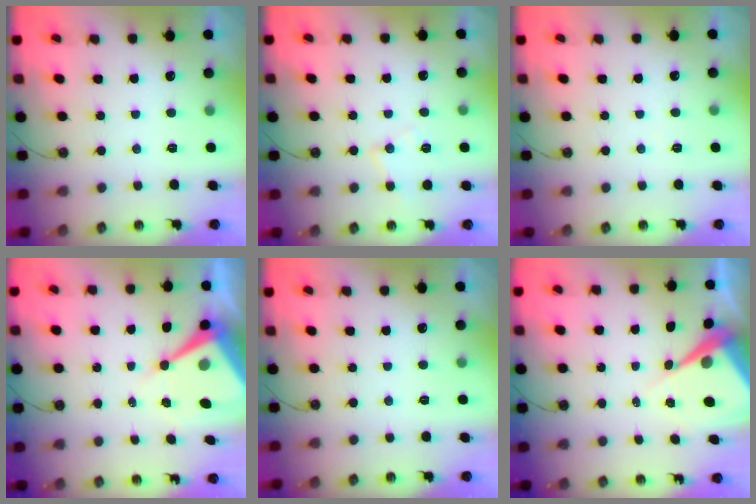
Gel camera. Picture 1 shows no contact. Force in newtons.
{"total": 7.8, "press": 7.8, "slide": 0.6}
{"total": 2.1, "press": 2.1, "slide": 0.5}
{"total": 11.0, "press": 11.0, "slide": 0.9}
{"total": 0.0}
{"total": 8.5, "press": 8.5, "slide": 0.7}